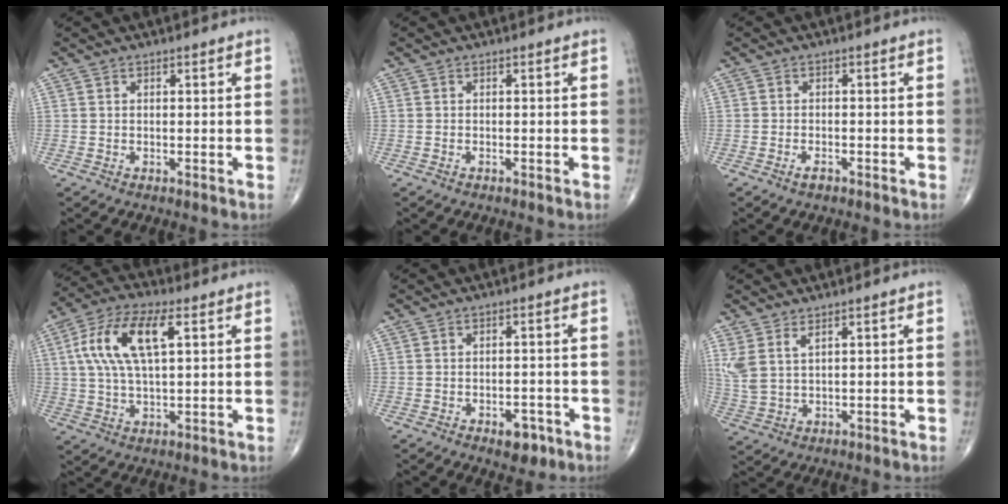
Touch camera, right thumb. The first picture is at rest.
{"total": 0.0}
{"total": 1.5, "force": [-1.1, 0.5, 0.9], "torque": [-0.021, 0.004, -0.020]}
{"total": 13.5, "force": [3.8, 5.6, 11.7], "torque": [-0.240, 0.015, 0.070]}
{"total": 4.3, "force": [-2.2, 2.4, 2.8], "torque": [-0.020, 0.011, -0.026]}
{"total": 5.3, "force": [2.7, 2.1, 4.0], "torque": [-0.102, -0.009, 0.067]}